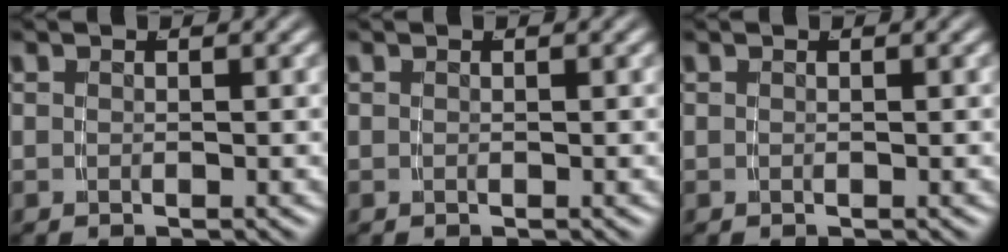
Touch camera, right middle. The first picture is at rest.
{"total": 0.0}
{"total": 0.0}